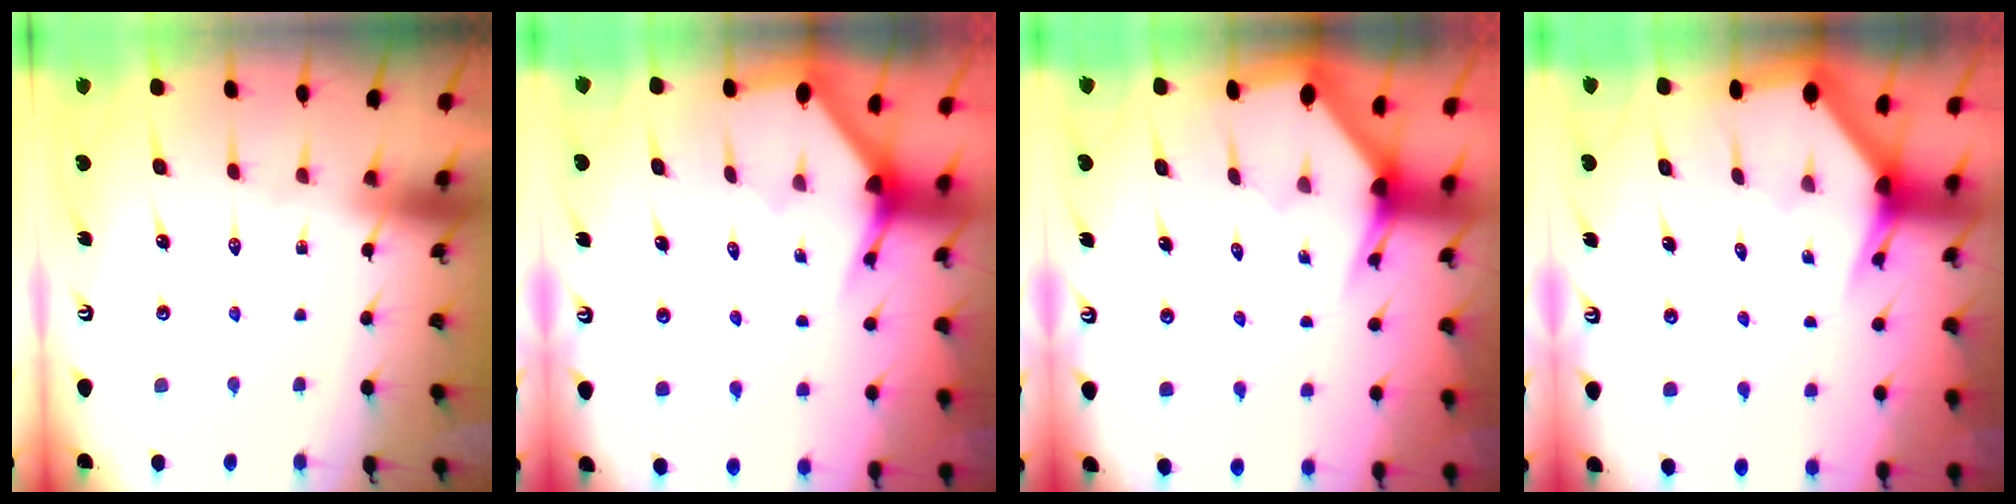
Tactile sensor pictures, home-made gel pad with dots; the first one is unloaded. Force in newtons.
{"total": 3.3, "press": 3.3, "slide": 0.2}
{"total": 2.8, "press": 2.8, "slide": 0.1}
{"total": 2.9, "press": 2.9, "slide": 0.2}